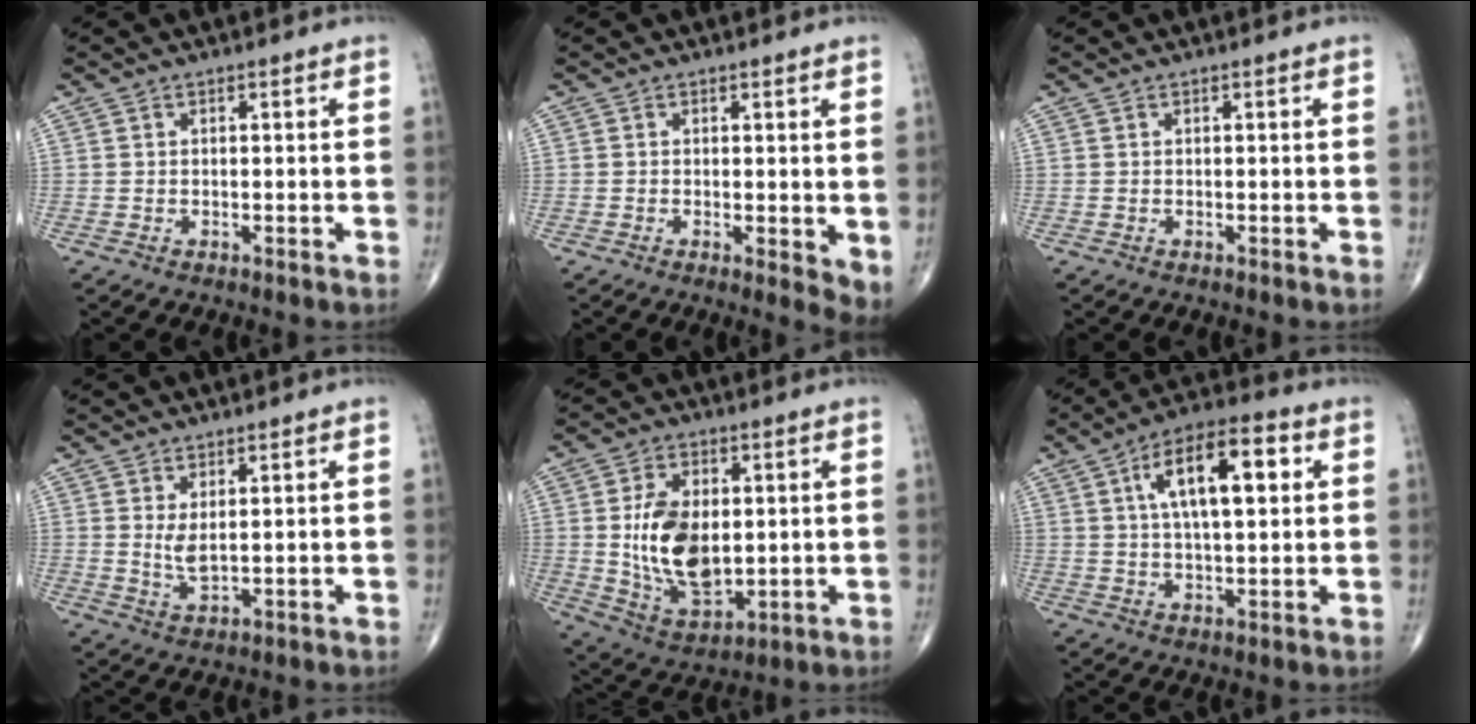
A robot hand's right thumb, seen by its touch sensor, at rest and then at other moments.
{"total": 4.0, "force": [0.2, 1.4, 3.7], "torque": [-0.050, -0.012, 0.001]}
{"total": 0.0}
{"total": 3.4, "force": [0.9, 1.3, 3.0], "torque": [-0.057, -0.016, 0.024]}
{"total": 14.8, "force": [0.8, 8.8, 11.8], "torque": [-0.193, -0.015, 0.028]}
{"total": 14.1, "force": [3.8, 5.7, 12.3], "torque": [-0.193, 0.014, 0.057]}